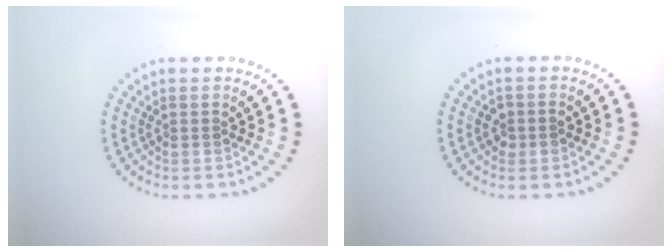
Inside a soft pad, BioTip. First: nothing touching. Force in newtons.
{"total": 1.2, "press": 1.2, "slide": 0.1}